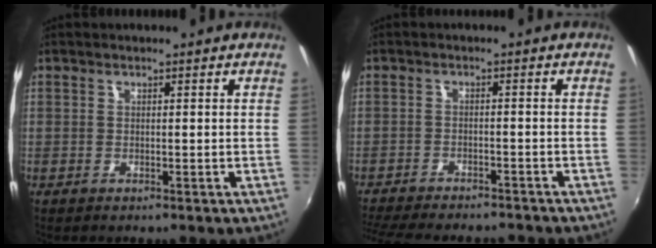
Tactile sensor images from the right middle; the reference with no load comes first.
{"total": 14.1, "force": [-12.4, 3.5, 5.9], "torque": [-0.135, -0.027, -0.186]}